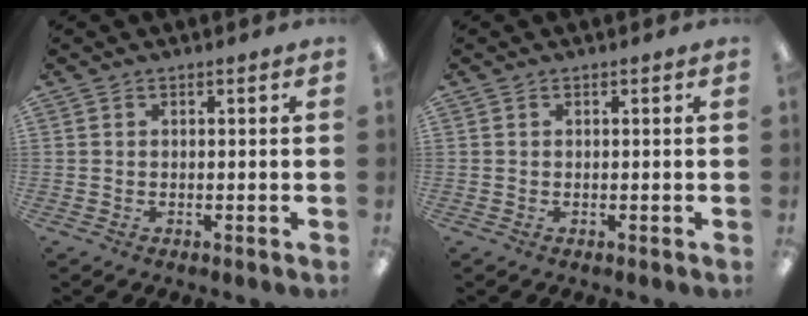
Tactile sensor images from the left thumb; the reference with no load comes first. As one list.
[{"total": 0.0}]